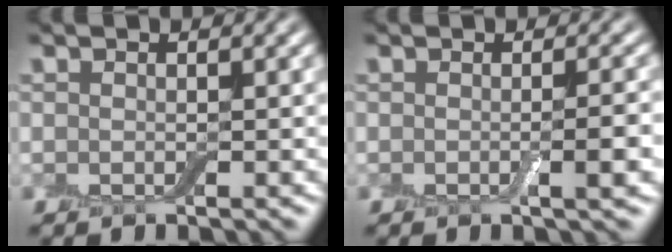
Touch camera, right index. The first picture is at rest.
{"total": 2.0, "force": [-0.4, 0.2, 1.9], "torque": [-0.031, -0.001, -0.007]}